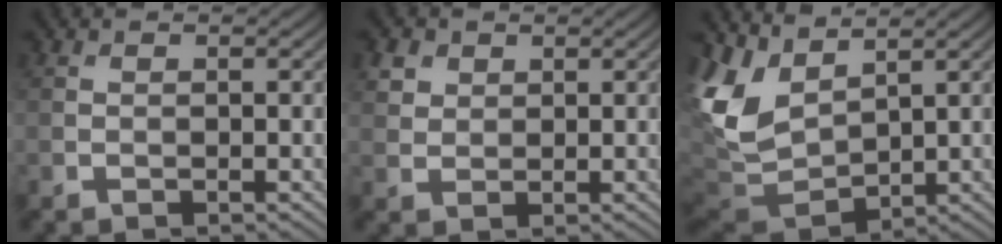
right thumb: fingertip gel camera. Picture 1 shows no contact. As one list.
[{"total": 2.9, "force": [1.7, 2.2, 1.0], "torque": [-0.031, -0.005, 0.041]}, {"total": 8.8, "force": [3.2, 5.6, 6.0], "torque": [-0.164, -0.005, 0.065]}]